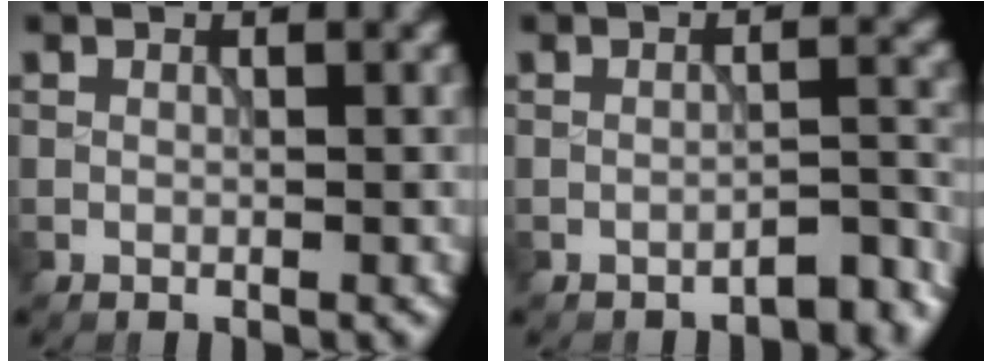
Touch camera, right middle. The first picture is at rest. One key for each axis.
{"total": 2.5, "fx": -2.3, "fy": 0.4, "fz": 1.0, "tx": -0.006, "ty": 0.009, "tz": -0.033}